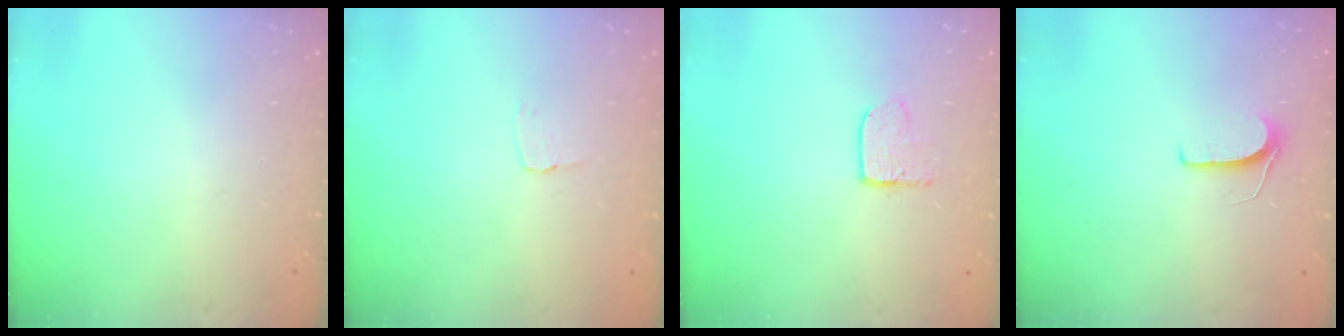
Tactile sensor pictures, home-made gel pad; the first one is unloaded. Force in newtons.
{"total": 2.6, "press": 2.6, "slide": 0.2}
{"total": 4.1, "press": 4.1, "slide": 0.3}
{"total": 5.9, "press": 5.9, "slide": 0.4}